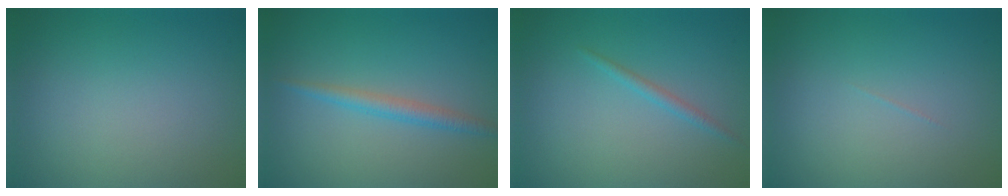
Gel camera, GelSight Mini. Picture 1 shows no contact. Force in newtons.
{"total": 1.8, "press": 1.8, "slide": 0.1}
{"total": 1.0, "press": 1.0, "slide": 0.0}
{"total": 0.0}